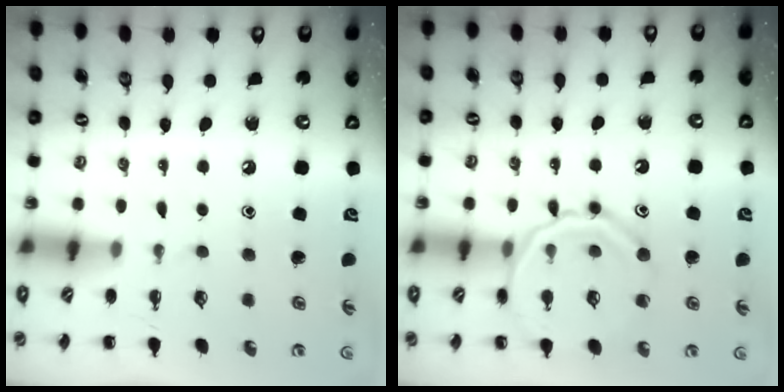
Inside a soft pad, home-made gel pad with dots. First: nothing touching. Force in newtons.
{"total": 14.4, "press": 14.3, "slide": 1.7}